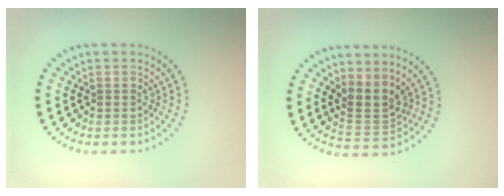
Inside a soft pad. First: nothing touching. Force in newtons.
{"total": 2.9, "press": 2.4, "slide": 1.7}